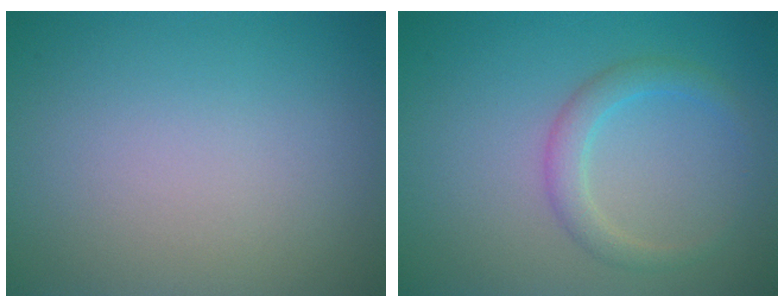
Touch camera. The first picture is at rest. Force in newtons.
{"total": 2.3, "press": 2.2, "slide": 0.1}